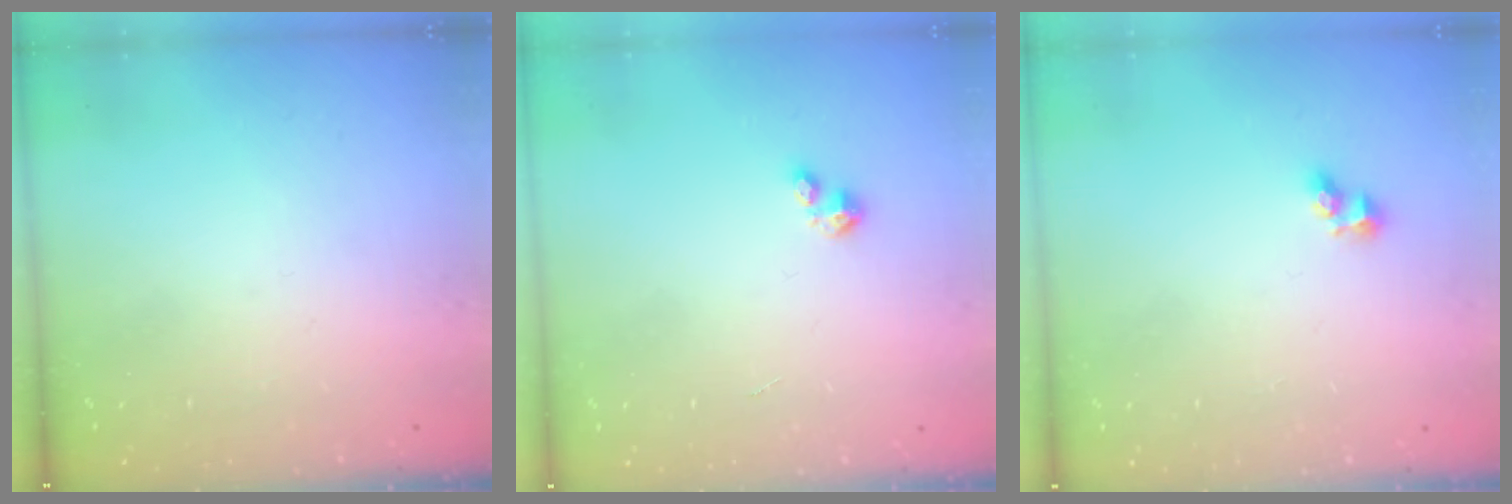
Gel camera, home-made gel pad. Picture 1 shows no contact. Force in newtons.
{"total": 2.1, "press": 2.0, "slide": 0.5}
{"total": 2.7, "press": 2.5, "slide": 1.0}